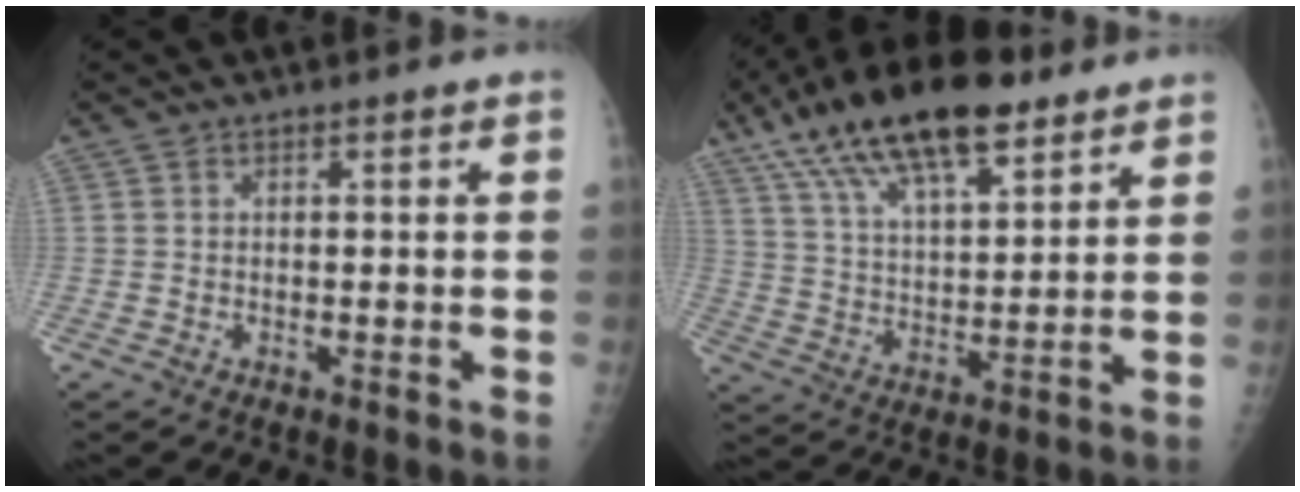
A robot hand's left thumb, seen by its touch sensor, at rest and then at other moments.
{"total": 20.9, "force": [13.1, 8.1, 14.1], "torque": [-0.227, -0.024, 0.233]}